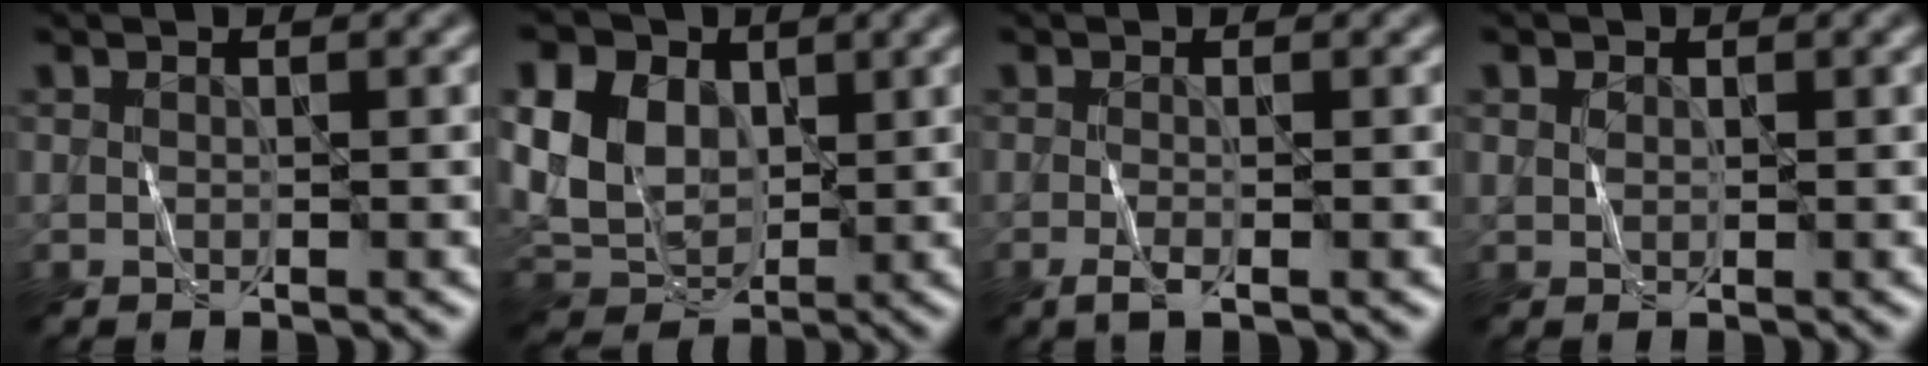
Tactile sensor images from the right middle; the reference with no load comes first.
{"total": 8.8, "force": [2.3, 6.5, 5.4], "torque": [-0.138, 0.012, 0.038]}
{"total": 1.5, "force": [-0.6, 0.3, 1.3], "torque": [-0.027, -0.004, -0.013]}
{"total": 0.9, "force": [0.4, 0.7, 0.2], "torque": [-0.004, 0.001, 0.006]}